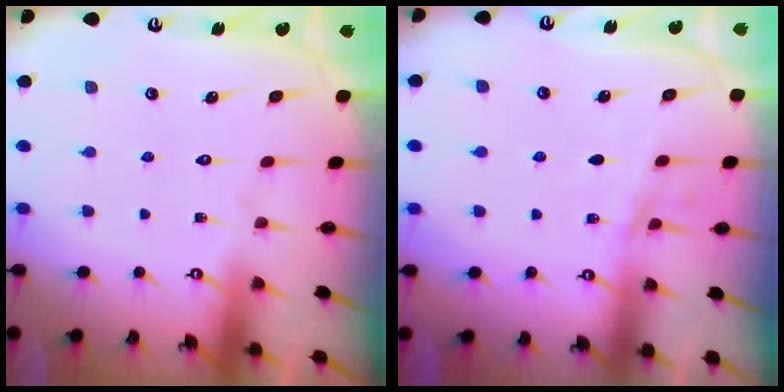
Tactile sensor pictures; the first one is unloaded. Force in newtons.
{"total": 5.1, "press": 5.0, "slide": 1.3}